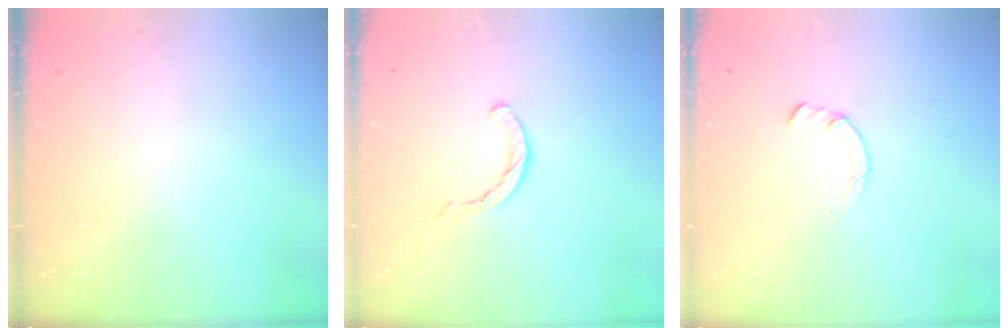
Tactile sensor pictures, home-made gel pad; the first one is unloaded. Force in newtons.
{"total": 3.5, "press": 3.5, "slide": 0.5}
{"total": 0.7, "press": 0.6, "slide": 0.2}